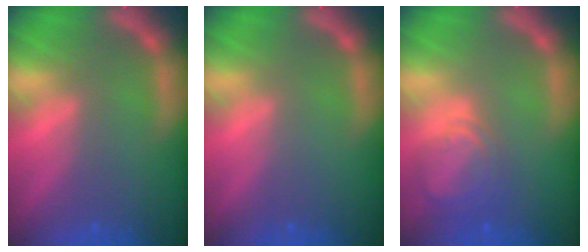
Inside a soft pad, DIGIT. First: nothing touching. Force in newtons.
{"total": 0.0}
{"total": 4.5}